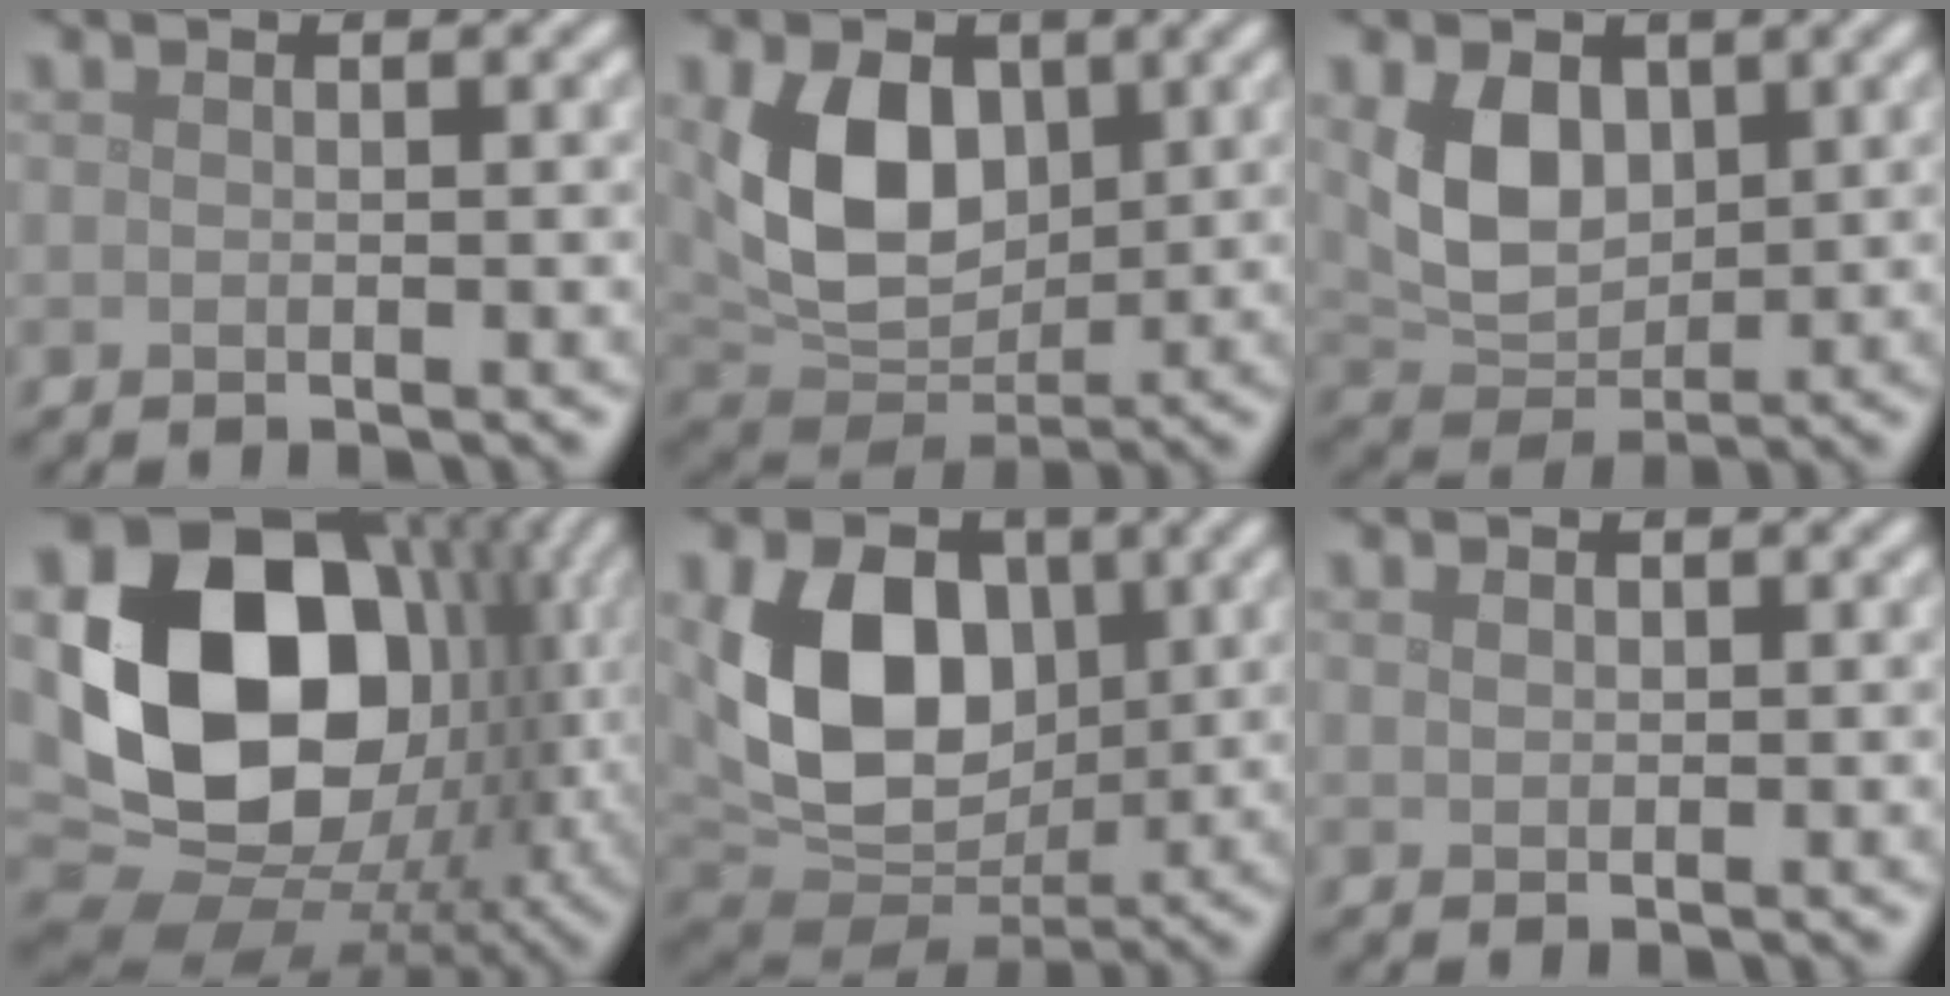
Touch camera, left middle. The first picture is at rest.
{"total": 7.8, "force": [1.8, 5.3, 5.5], "torque": [-0.109, -0.008, 0.036]}
{"total": 5.2, "force": [1.5, 3.5, 3.5], "torque": [-0.077, -0.006, 0.033]}
{"total": 17.2, "force": [1.9, 12.7, 11.4], "torque": [-0.213, -0.011, 0.035]}
{"total": 10.9, "force": [1.7, 7.9, 7.3], "torque": [-0.147, -0.011, 0.033]}
{"total": 0.7, "force": [0.3, 0.5, 0.3], "torque": [-0.009, -0.001, 0.007]}